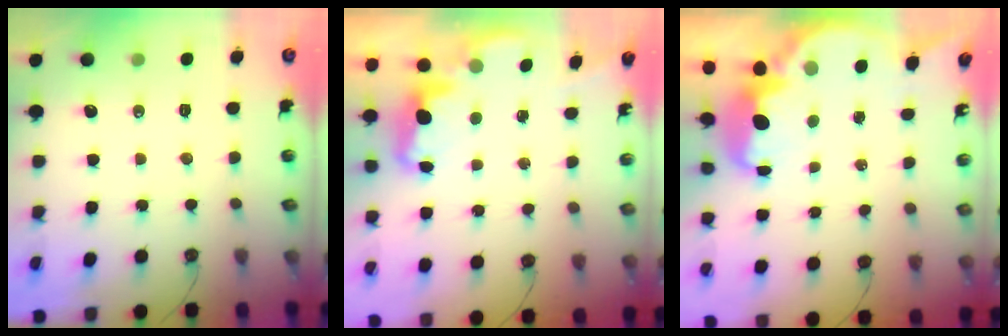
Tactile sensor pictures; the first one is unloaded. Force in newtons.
{"total": 2.3, "press": 2.2, "slide": 0.7}
{"total": 5.8, "press": 5.8, "slide": 0.3}